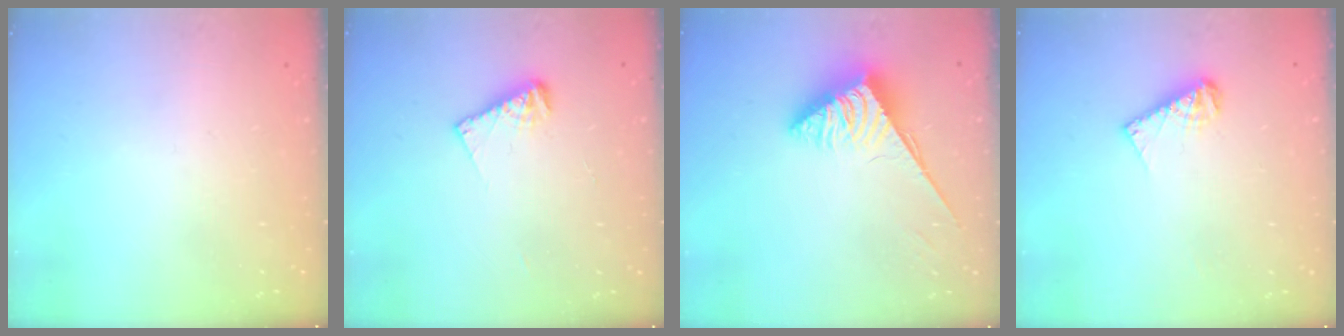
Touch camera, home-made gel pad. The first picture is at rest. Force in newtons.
{"total": 6.6, "press": 6.6, "slide": 0.8}
{"total": 3.7, "press": 3.6, "slide": 0.6}
{"total": 7.7, "press": 7.7, "slide": 0.5}